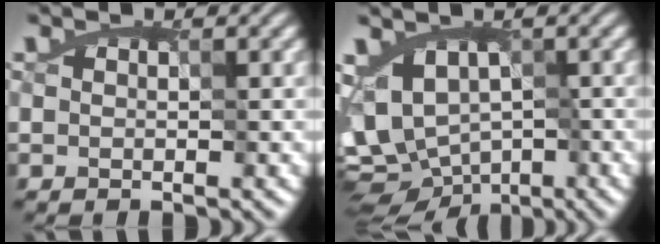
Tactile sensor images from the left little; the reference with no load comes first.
{"total": 5.2, "force": [-1.4, 3.9, 3.2], "torque": [-0.032, -0.011, -0.018]}